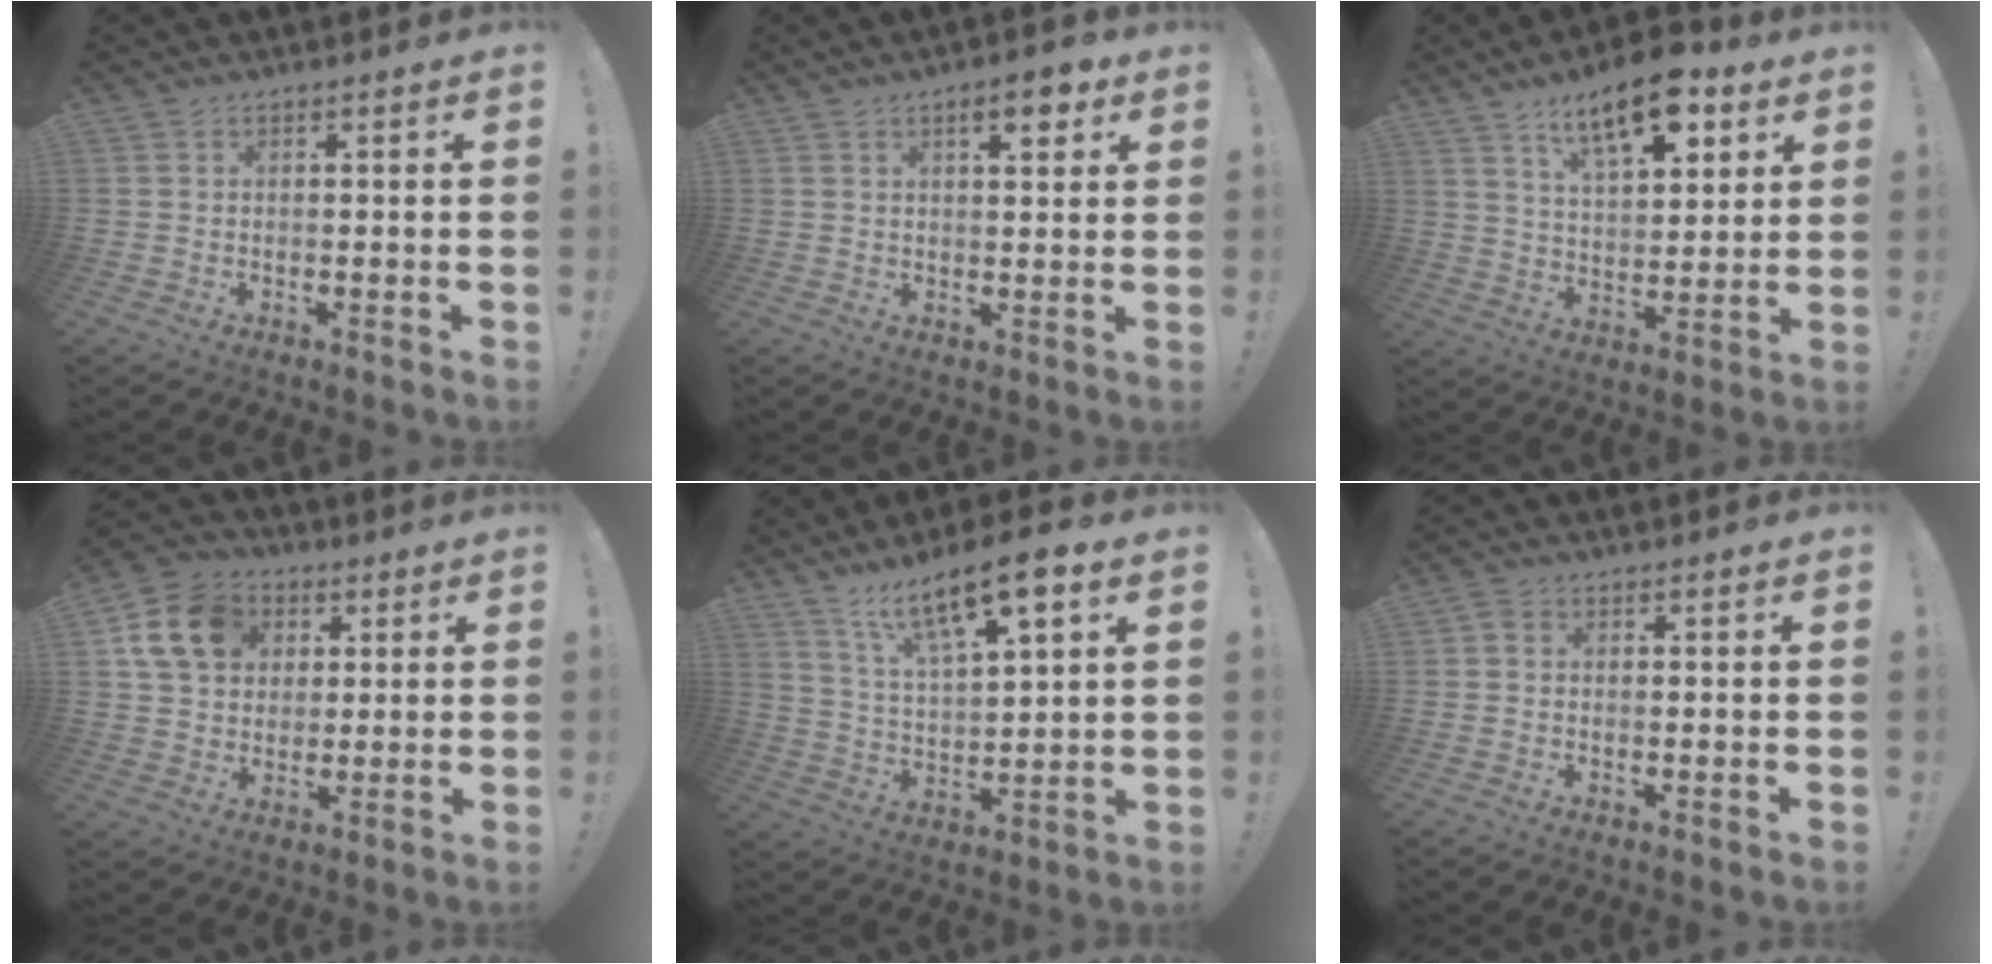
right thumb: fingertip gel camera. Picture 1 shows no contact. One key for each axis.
{"total": 5.9, "fx": 3.1, "fy": 2.4, "fz": 4.4, "tx": -0.046, "ty": -0.011, "tz": 0.045}
{"total": 15.6, "fx": 9.0, "fy": 6.6, "fz": 10.9, "tx": -0.169, "ty": -0.038, "tz": 0.153}
{"total": 14.1, "fx": 4.7, "fy": 11.1, "fz": 7.3, "tx": -0.112, "ty": -0.004, "tz": 0.100}
{"total": 14.2, "fx": 9.3, "fy": 3.9, "fz": 9.9, "tx": -0.170, "ty": -0.045, "tz": 0.154}
{"total": 1.0, "fx": 0.0, "fy": 0.9, "fz": 0.3, "tx": -0.013, "ty": 0.006, "tz": 0.001}